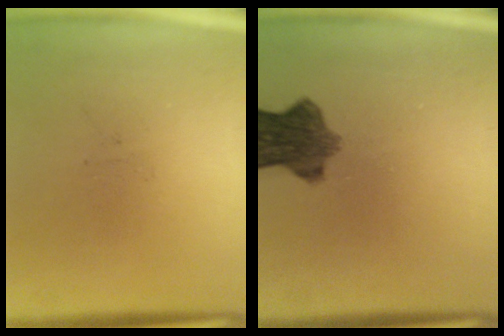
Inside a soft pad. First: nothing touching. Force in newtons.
{"total": 8.0}